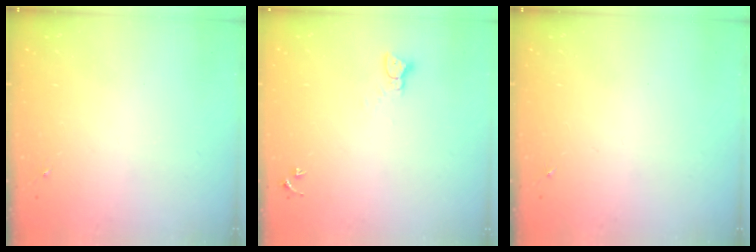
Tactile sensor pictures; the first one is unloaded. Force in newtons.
{"total": 2.3, "press": 2.3, "slide": 0.3}
{"total": 0.0}